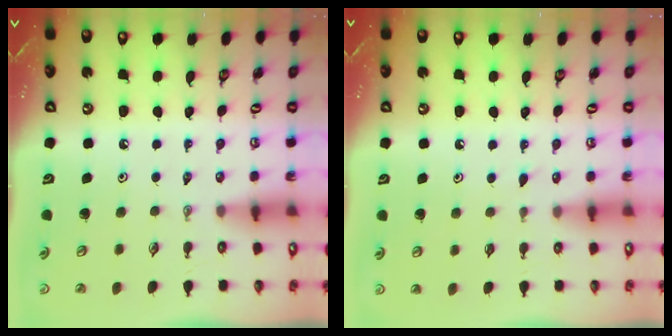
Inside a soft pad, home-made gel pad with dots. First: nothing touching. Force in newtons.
{"total": 7.0, "press": 6.9, "slide": 0.7}